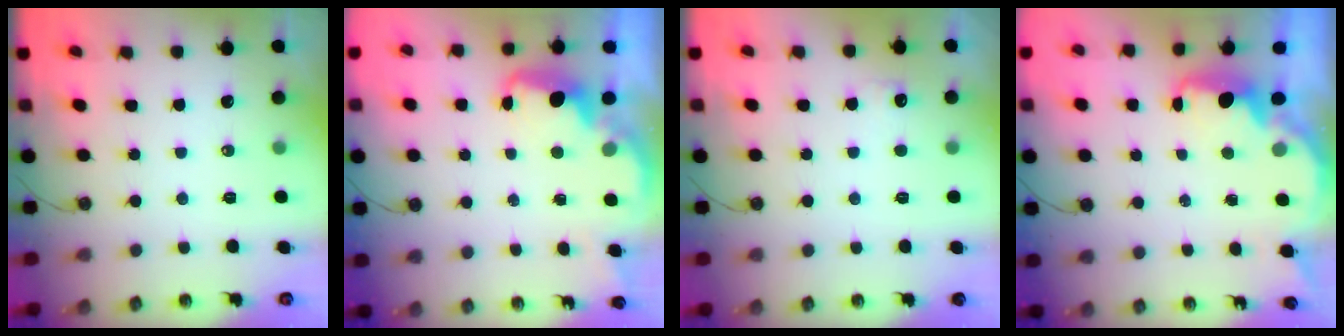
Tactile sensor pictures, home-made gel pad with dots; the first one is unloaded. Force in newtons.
{"total": 2.4, "press": 2.3, "slide": 0.7}
{"total": 5.7, "press": 5.6, "slide": 1.2}
{"total": 2.3, "press": 2.3, "slide": 0.4}